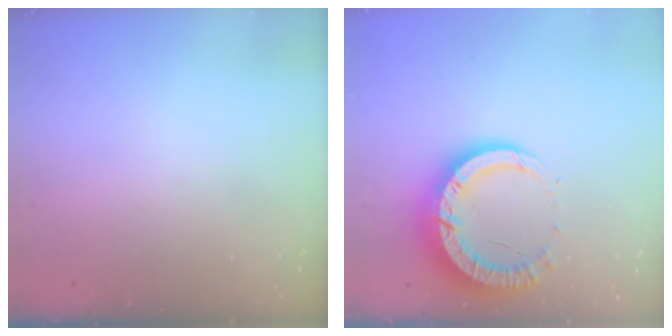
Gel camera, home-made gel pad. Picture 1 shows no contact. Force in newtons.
{"total": 11.1, "press": 11.1, "slide": 1.0}